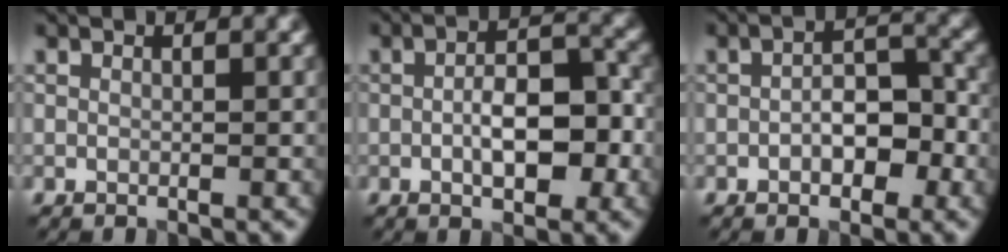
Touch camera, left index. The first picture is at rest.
{"total": 5.9, "force": [-1.2, 2.6, 5.2], "torque": [-0.083, 0.006, -0.022]}
{"total": 3.9, "force": [-1.2, 2.0, 3.2], "torque": [-0.048, 0.009, -0.020]}